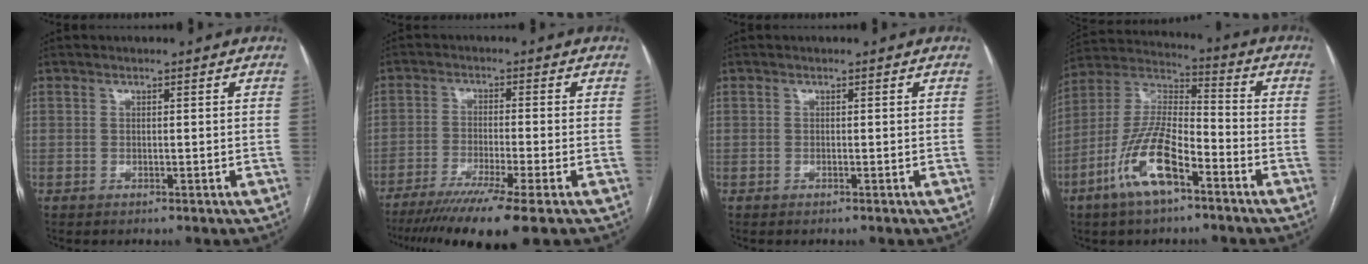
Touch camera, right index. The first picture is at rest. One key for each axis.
{"total": 12.2, "fx": -8.9, "fy": -1.1, "fz": 8.2, "tx": -0.135, "ty": -0.035, "tz": -0.141}
{"total": 0.0}
{"total": 13.7, "fx": -6.8, "fy": 4.4, "fz": 11.0, "tx": -0.234, "ty": 0.006, "tz": -0.129}